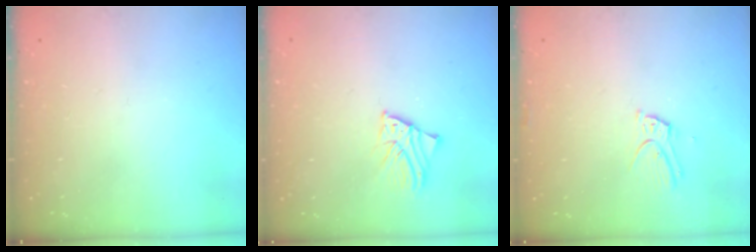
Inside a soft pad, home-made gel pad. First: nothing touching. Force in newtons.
{"total": 2.3, "press": 2.3, "slide": 0.3}
{"total": 7.9, "press": 7.9, "slide": 0.3}